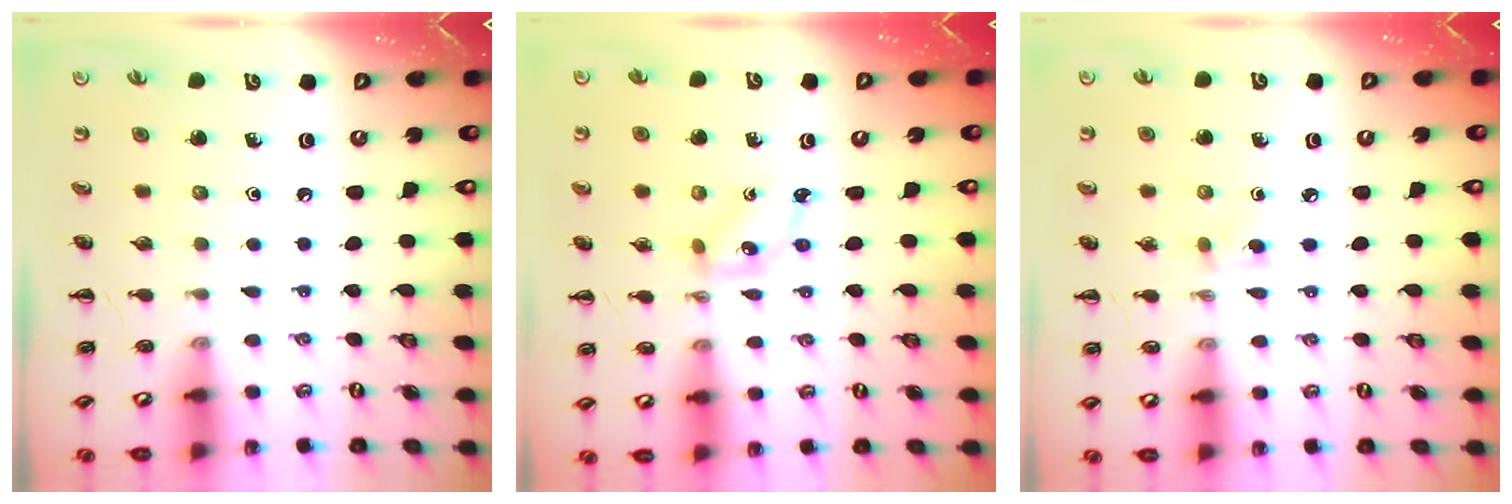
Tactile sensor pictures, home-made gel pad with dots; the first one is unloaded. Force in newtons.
{"total": 3.1, "press": 3.0, "slide": 0.9}
{"total": 3.4, "press": 3.1, "slide": 1.4}